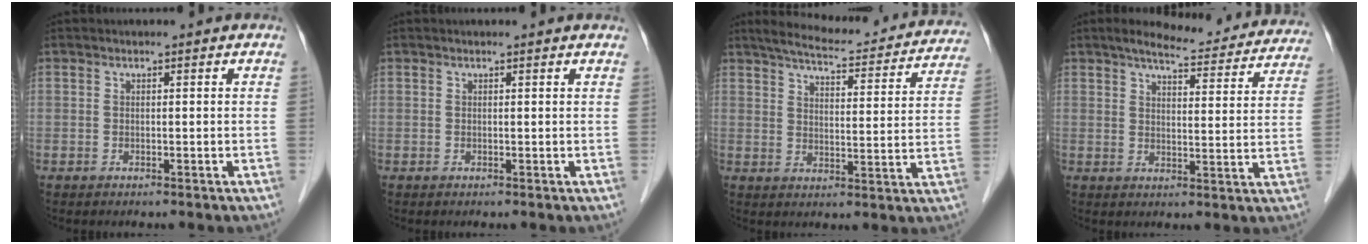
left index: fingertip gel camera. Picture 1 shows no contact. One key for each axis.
{"total": 1.4, "fx": 1.3, "fy": -0.1, "fz": 0.4, "tx": -0.015, "ty": 0.007, "tz": 0.014}
{"total": 21.2, "fx": 19.1, "fy": 3.7, "fz": 8.3, "tx": -0.114, "ty": -0.009, "tz": 0.233}
{"total": 16.3, "fx": 14.9, "fy": 3.1, "fz": 6.0, "tx": -0.063, "ty": -0.008, "tz": 0.171}